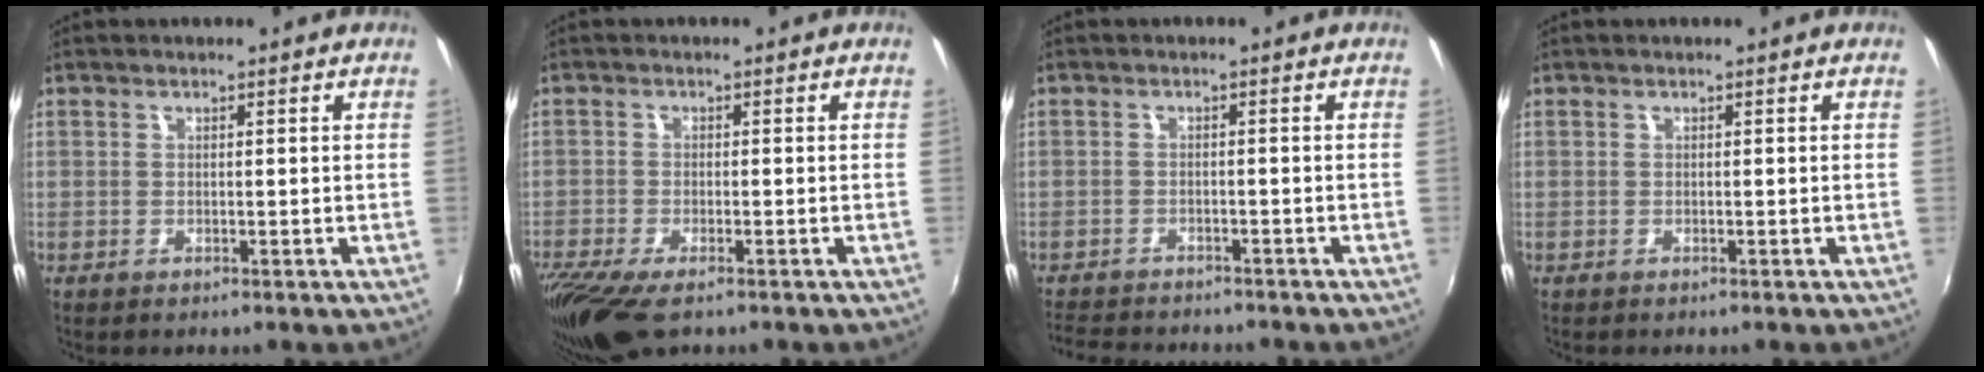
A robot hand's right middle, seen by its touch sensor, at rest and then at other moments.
{"total": 9.2, "force": [-6.6, 2.6, 5.8], "torque": [-0.138, -0.046, -0.123]}
{"total": 8.2, "force": [-7.5, 2.0, 2.5], "torque": [-0.070, -0.012, -0.117]}
{"total": 0.0}